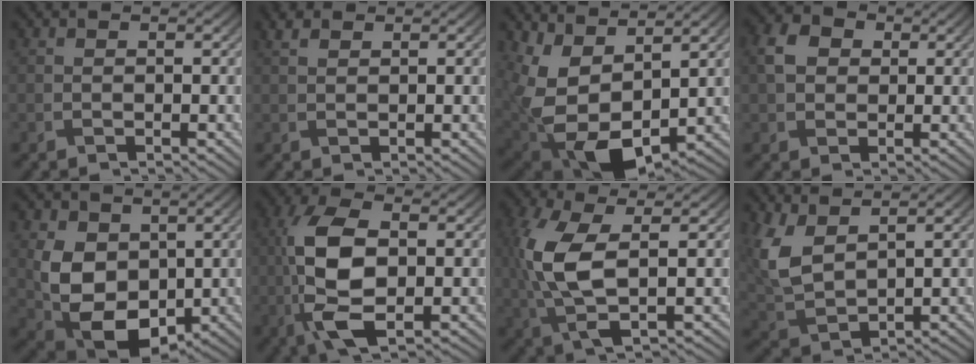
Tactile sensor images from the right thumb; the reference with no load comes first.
{"total": 1.4, "force": [1.0, 0.5, 0.8], "torque": [-0.023, 0.007, 0.023]}
{"total": 12.6, "force": [2.7, 7.7, 9.6], "torque": [-0.208, -0.027, 0.072]}
{"total": 4.7, "force": [0.9, 3.8, 2.6], "torque": [-0.068, 0.009, 0.011]}
{"total": 11.0, "force": [0.4, 8.0, 7.4], "torque": [-0.163, -0.013, 0.008]}
{"total": 11.3, "force": [-0.8, 5.4, 9.9], "torque": [-0.220, 0.006, -0.019]}
{"total": 10.0, "force": [1.2, 4.5, 8.9], "torque": [-0.222, -0.004, 0.024]}
{"total": 7.6, "force": [3.6, 3.9, 5.4], "torque": [-0.149, -0.001, 0.077]}